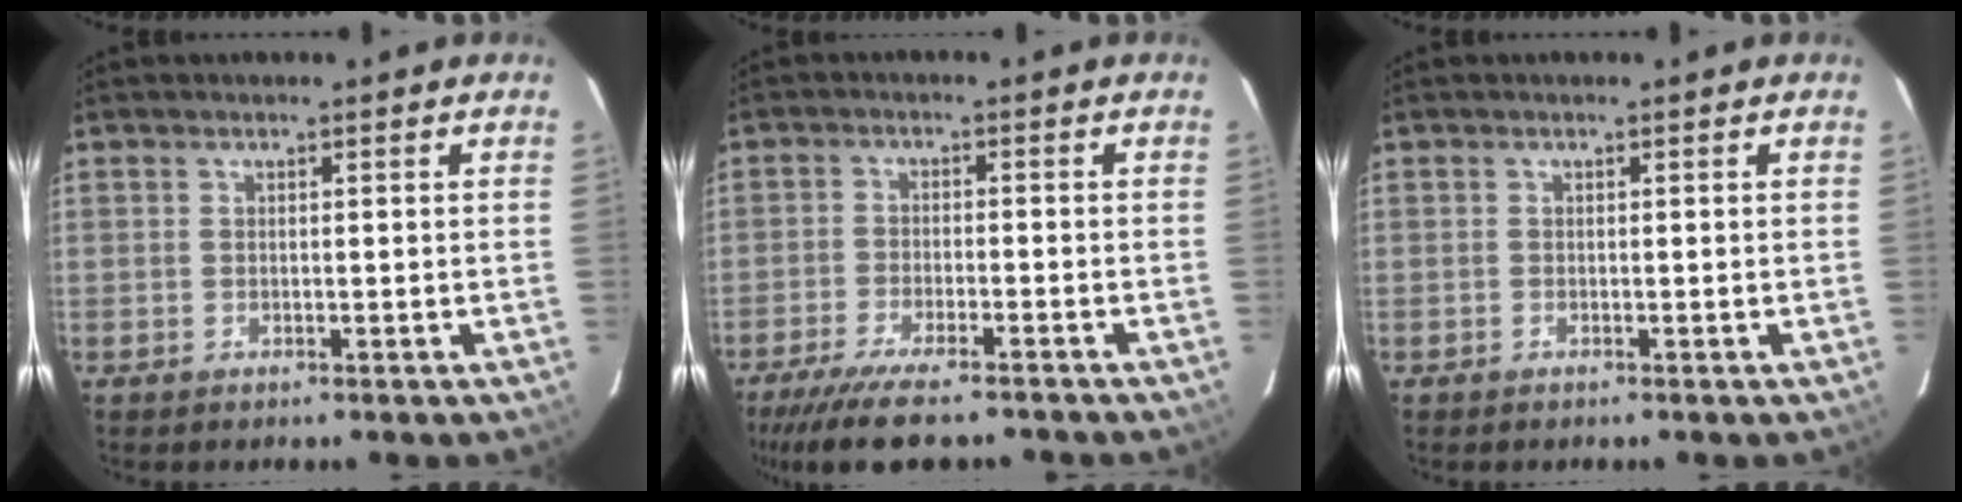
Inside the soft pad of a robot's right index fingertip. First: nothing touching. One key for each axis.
{"total": 11.8, "fx": -9.7, "fy": 2.3, "fz": 6.4, "tx": -0.147, "ty": -0.033, "tz": -0.163}
{"total": 0.0}